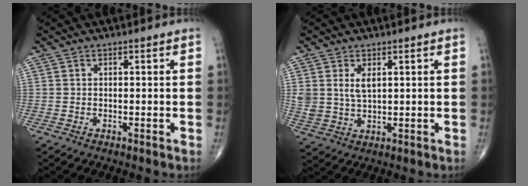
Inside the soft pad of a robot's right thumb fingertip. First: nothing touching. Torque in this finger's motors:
{"motor_torque": [0.03, 0.00, 0.55, 0.25, 0.05]}